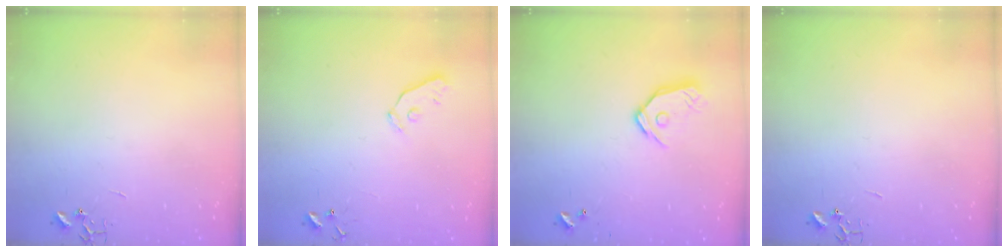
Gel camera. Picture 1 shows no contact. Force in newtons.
{"total": 5.7, "press": 5.7, "slide": 0.4}
{"total": 11.6, "press": 11.5, "slide": 1.2}
{"total": 0.0}